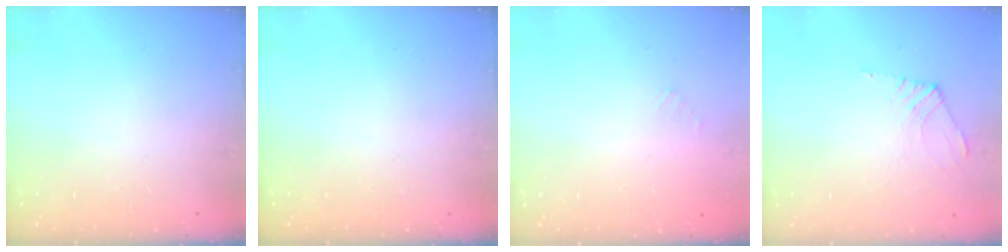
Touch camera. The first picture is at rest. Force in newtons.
{"total": 0.0}
{"total": 1.4, "press": 1.4, "slide": 0.2}
{"total": 3.0, "press": 3.0, "slide": 0.4}